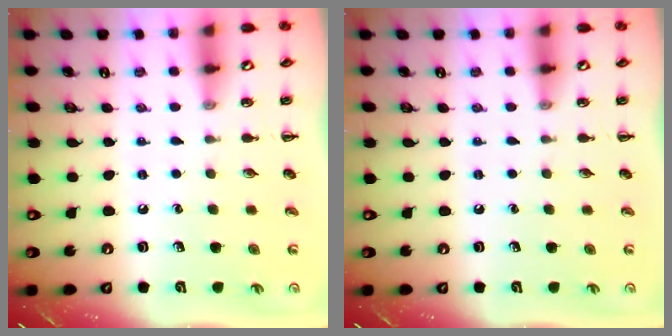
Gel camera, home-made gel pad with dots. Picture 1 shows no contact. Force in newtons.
{"total": 0.0}